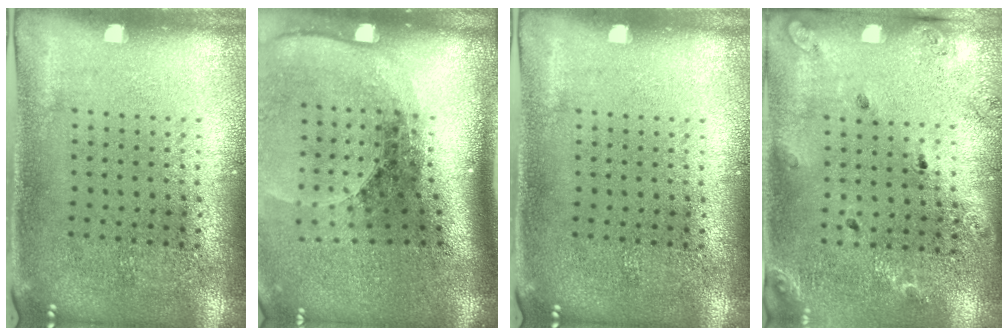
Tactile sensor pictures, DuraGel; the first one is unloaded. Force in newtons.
{"total": 2.6, "press": 1.9, "slide": 1.8}
{"total": 0.0}
{"total": 1.3, "press": 1.3, "slide": 0.3}